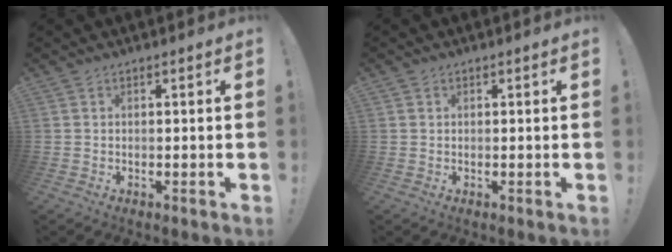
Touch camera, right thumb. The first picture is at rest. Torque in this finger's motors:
{"motor_torque": [-0.02, -0.09, -0.10, -0.16, 0.07]}